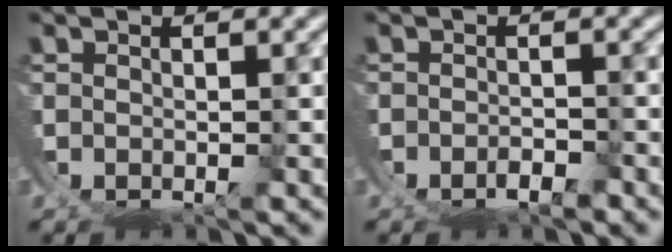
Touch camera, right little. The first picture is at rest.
{"total": 1.2, "force": [-0.9, -0.8, 0.2], "torque": [0.006, 0.001, -0.017]}